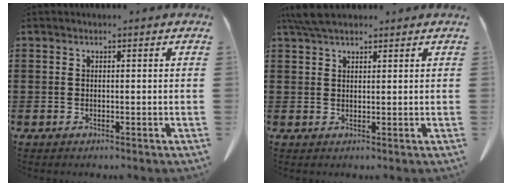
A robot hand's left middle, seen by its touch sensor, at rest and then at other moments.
{"total": 4.1, "force": [3.2, 1.1, 2.4], "torque": [-0.055, 0.002, 0.061]}